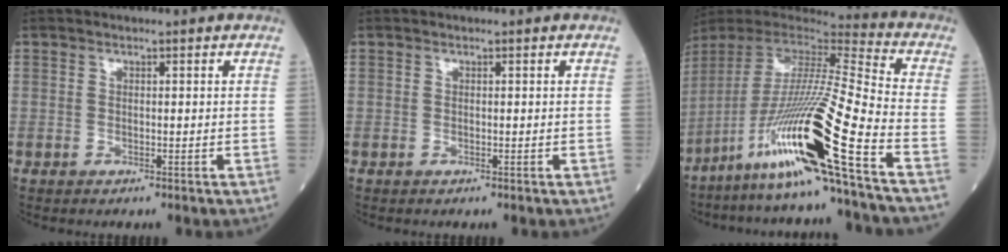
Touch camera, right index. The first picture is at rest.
{"total": 0.0}
{"total": 23.6, "force": [-12.4, -1.5, 20.0], "torque": [-0.399, -0.043, -0.236]}